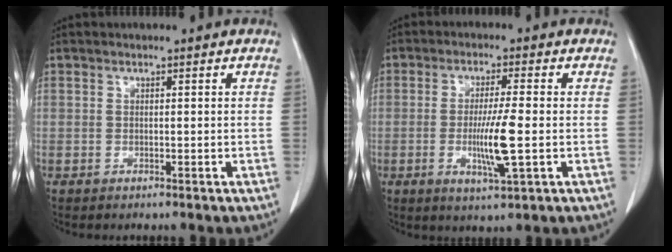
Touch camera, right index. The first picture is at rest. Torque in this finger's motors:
{"motor_torque": [1.81, -0.18, 0.82, 0.15]}